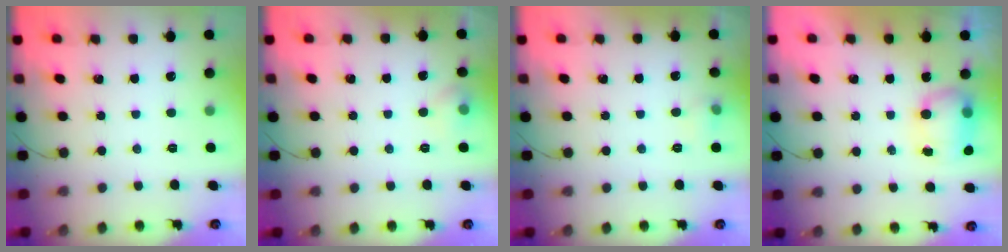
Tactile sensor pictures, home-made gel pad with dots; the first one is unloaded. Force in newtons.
{"total": 5.8, "press": 5.6, "slide": 1.7}
{"total": 4.5, "press": 4.2, "slide": 1.6}
{"total": 7.6, "press": 7.6, "slide": 0.7}